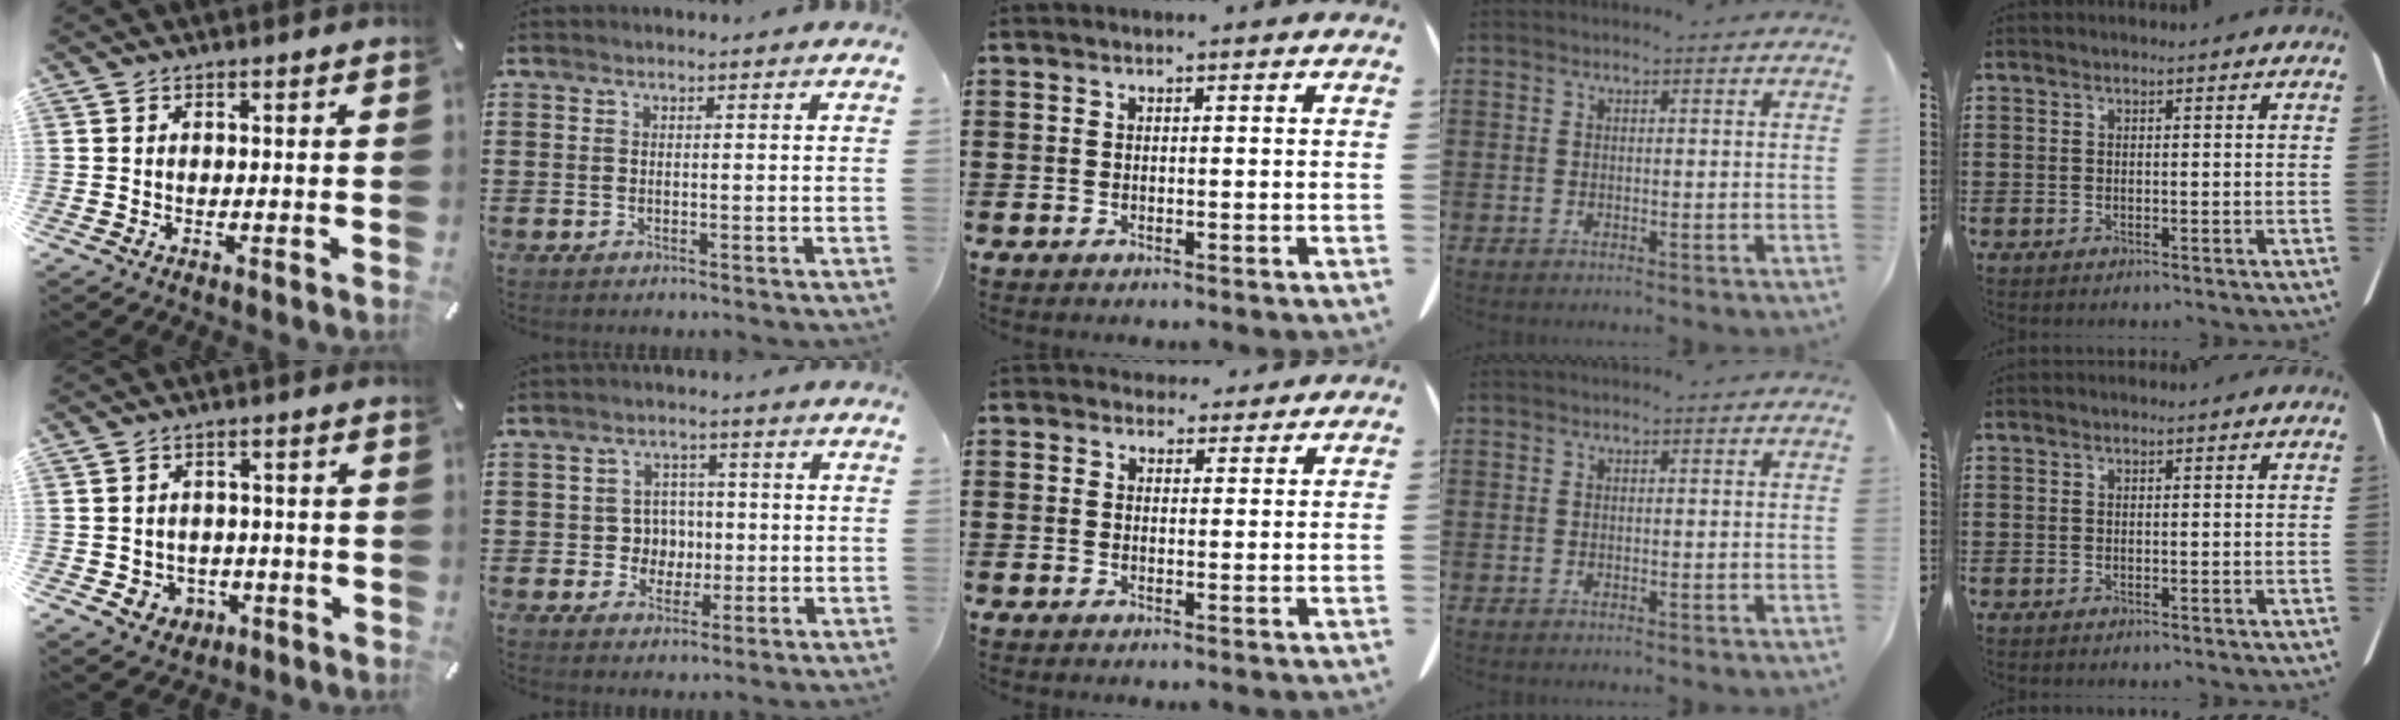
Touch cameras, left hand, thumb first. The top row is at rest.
{"thumb": {"total": 5.2, "force": [-1.1, 4.9, 1.3], "torque": [-0.012, 0.006, -0.019]}, "index": {"total": 4.5, "force": [-0.4, 4.3, 1.5], "torque": [-0.038, 0.009, -0.011]}, "middle": {"total": 3.2, "force": [2.9, 1.3, 0.5], "torque": [-0.009, -0.006, 0.054]}}